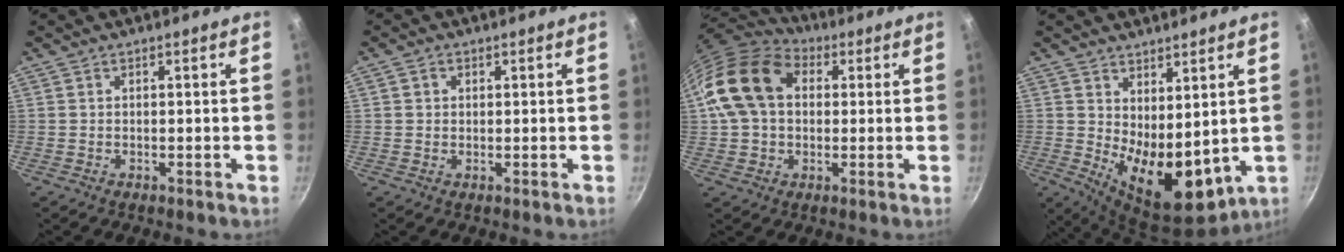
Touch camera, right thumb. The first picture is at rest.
{"total": 1.5, "force": [0.4, 1.4, 0.6], "torque": [-0.005, 0.000, 0.004]}
{"total": 16.0, "force": [2.8, 11.8, 10.5], "torque": [-0.175, 0.027, 0.036]}
{"total": 12.3, "force": [2.2, 6.4, 10.3], "torque": [-0.131, -0.049, 0.054]}